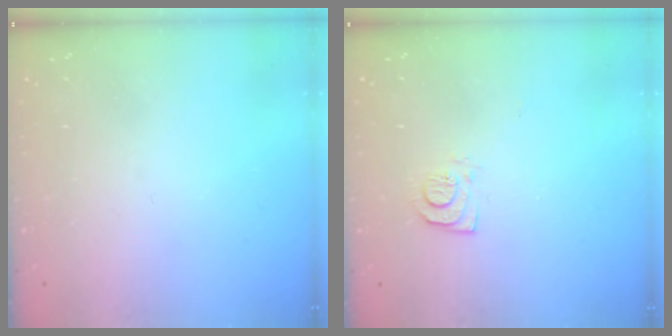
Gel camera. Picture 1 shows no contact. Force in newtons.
{"total": 6.8, "press": 6.7, "slide": 0.7}